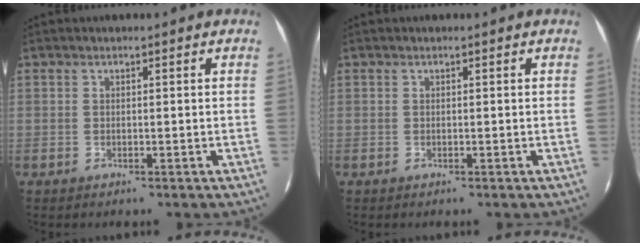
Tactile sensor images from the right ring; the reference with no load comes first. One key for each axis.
{"total": 0.0}